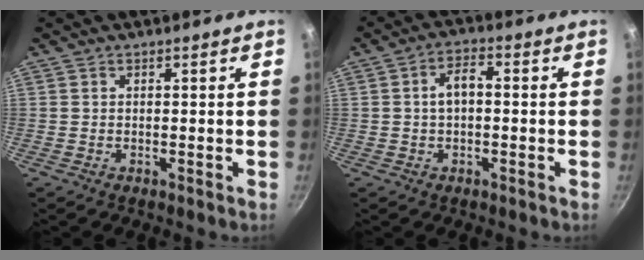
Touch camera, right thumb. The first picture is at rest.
{"total": 4.9, "force": [0.0, 2.7, 4.0], "torque": [-0.065, 0.023, -0.005]}